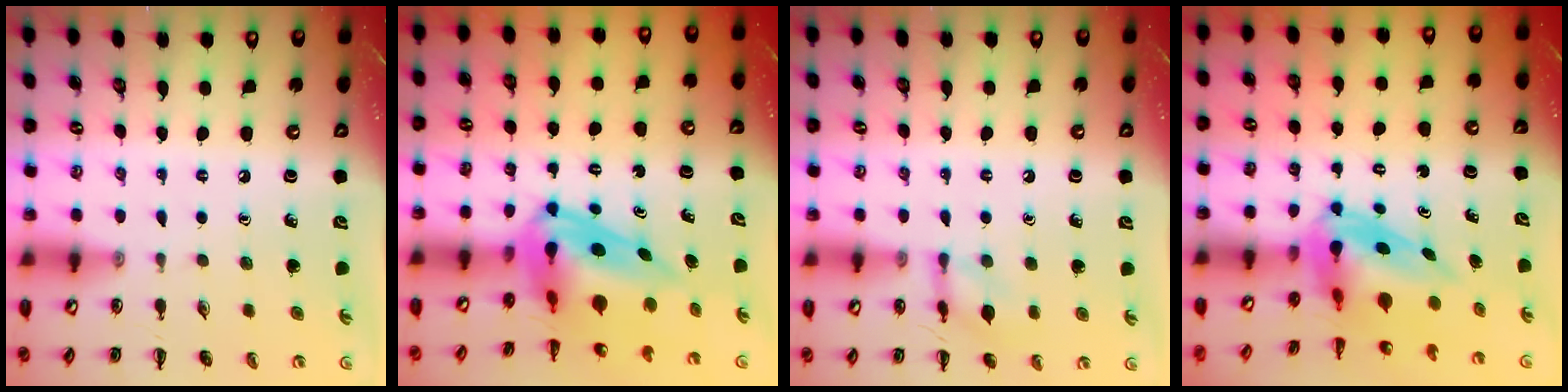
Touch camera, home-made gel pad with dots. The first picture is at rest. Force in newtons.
{"total": 9.9, "press": 9.3, "slide": 3.2}
{"total": 9.6, "press": 9.6, "slide": 0.5}
{"total": 5.5, "press": 5.2, "slide": 1.7}